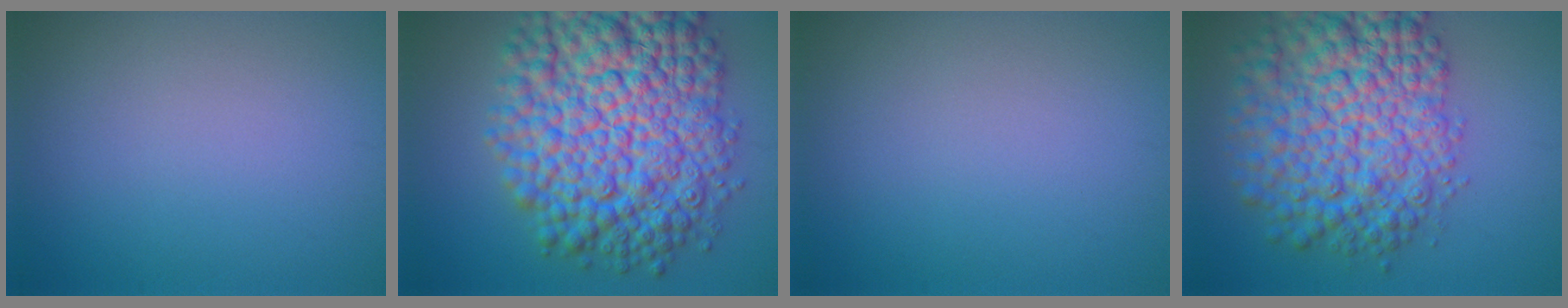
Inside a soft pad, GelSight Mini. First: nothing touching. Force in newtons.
{"total": 14.9, "press": 14.9, "slide": 0.3}
{"total": 0.0}
{"total": 11.1, "press": 11.1, "slide": 0.3}